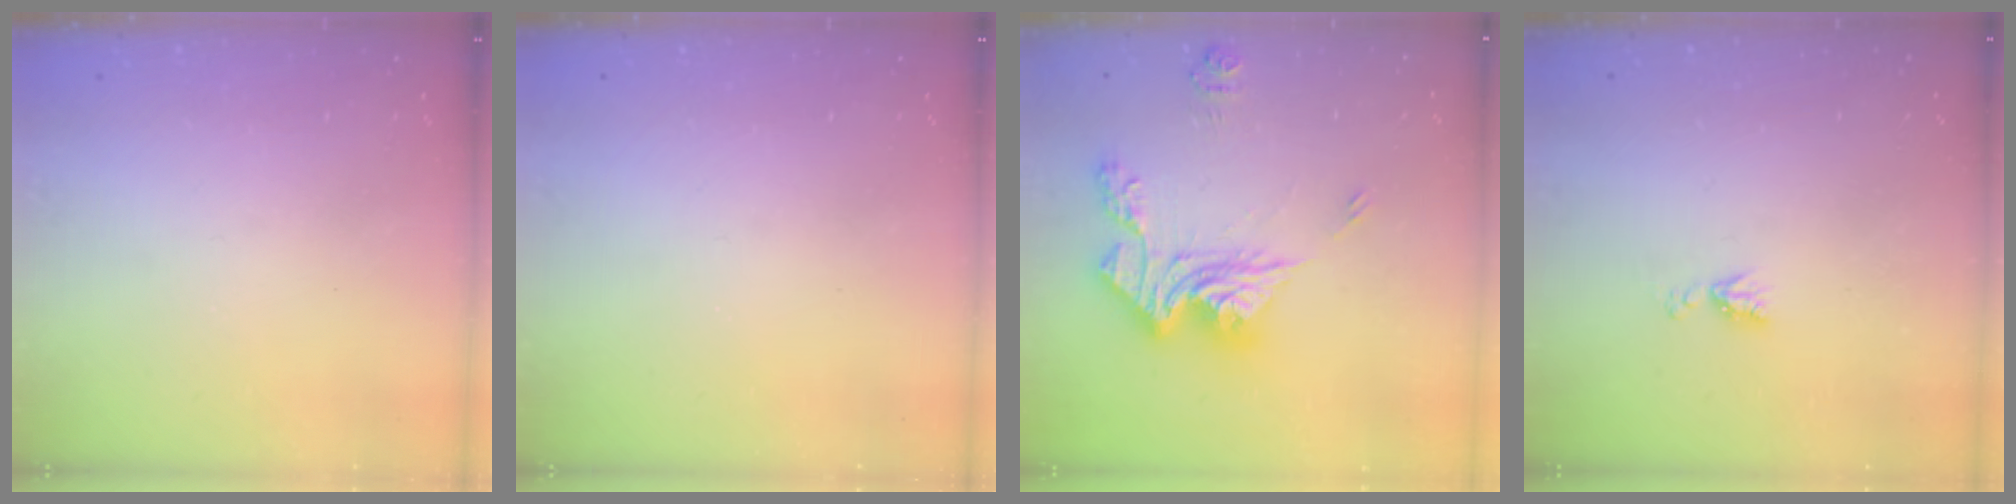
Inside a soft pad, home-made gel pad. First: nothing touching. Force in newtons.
{"total": 0.0}
{"total": 17.0, "press": 16.9, "slide": 1.7}
{"total": 5.6, "press": 5.5, "slide": 0.8}